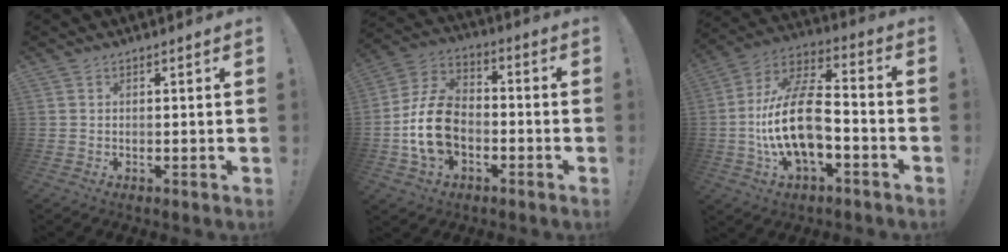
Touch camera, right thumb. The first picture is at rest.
{"total": 15.7, "force": [-4.1, 10.9, 10.5], "torque": [-0.197, 0.037, -0.067]}
{"total": 19.7, "force": [-3.9, 9.8, 16.7], "torque": [-0.321, 0.025, -0.064]}